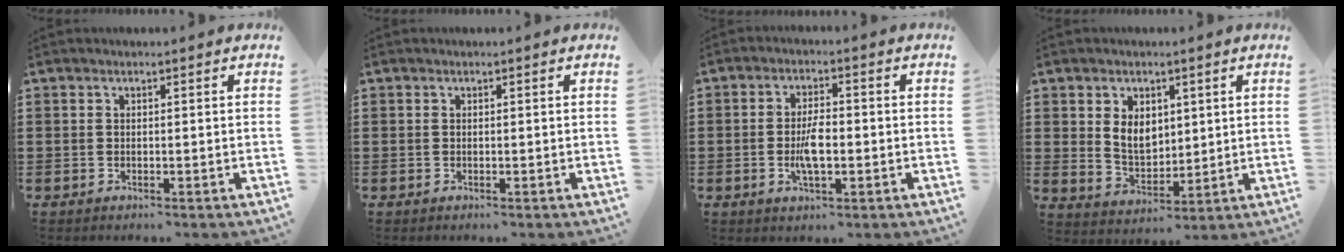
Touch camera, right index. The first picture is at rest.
{"total": 0.0}
{"total": 4.9, "force": [-0.9, 1.9, 4.5], "torque": [-0.099, -0.001, -0.022]}
{"total": 5.5, "force": [1.8, 4.0, 3.3], "torque": [-0.060, 0.005, 0.029]}